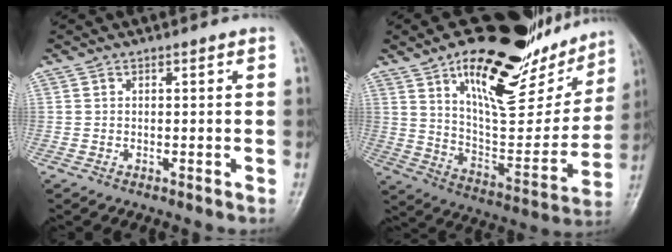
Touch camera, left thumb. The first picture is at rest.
{"total": 27.8, "force": [16.2, 11.5, 19.5], "torque": [-0.237, -0.047, 0.255]}